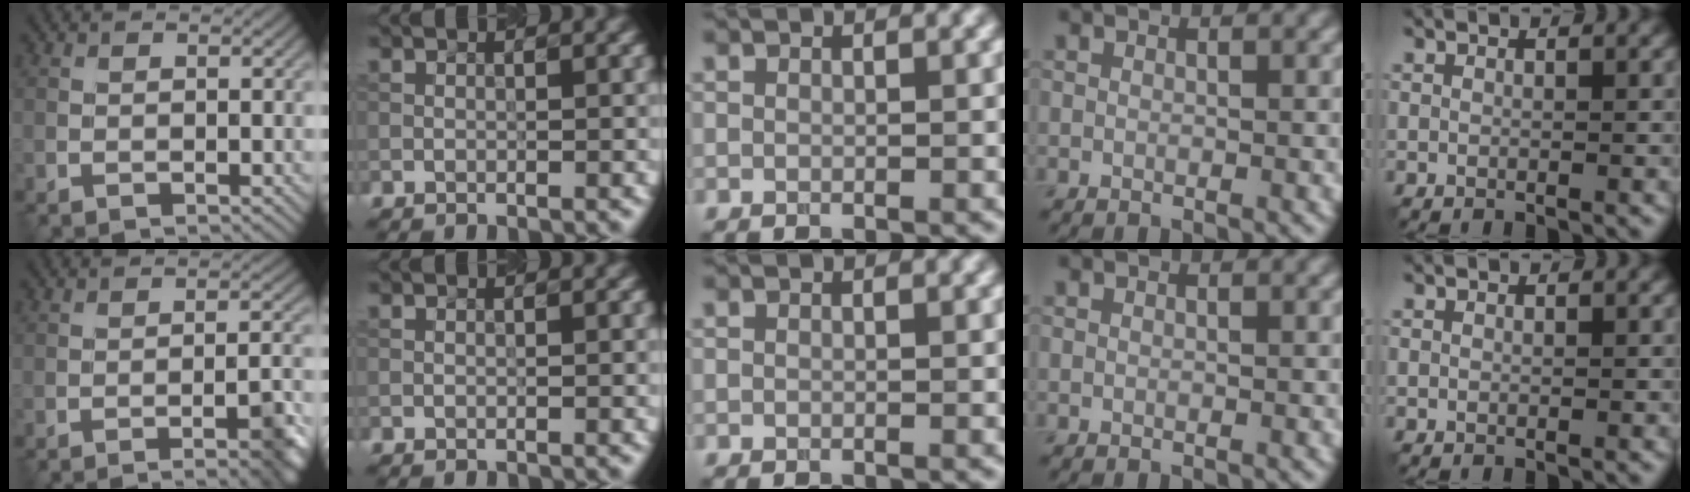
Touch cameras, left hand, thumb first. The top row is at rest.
{"thumb": {"total": 5.0, "force": [-2.8, 0.8, 4.1], "torque": [-0.051, 0.008, -0.041]}}